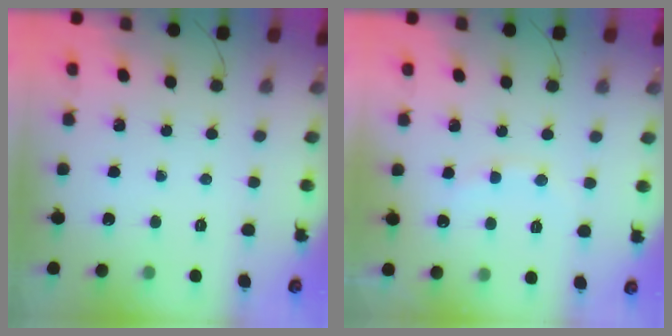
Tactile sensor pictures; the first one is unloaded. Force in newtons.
{"total": 7.0, "press": 6.9, "slide": 0.9}